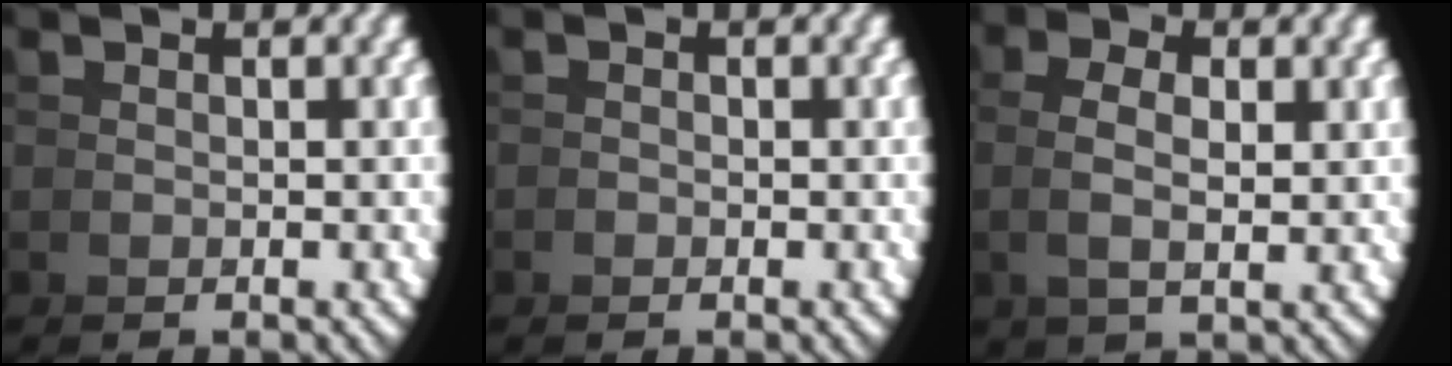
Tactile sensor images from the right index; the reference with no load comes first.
{"total": 0.9, "force": [-0.3, -0.7, -0.4], "torque": [0.016, 0.003, -0.010]}
{"total": 2.2, "force": [1.0, 0.1, 2.0], "torque": [-0.036, 0.000, 0.026]}